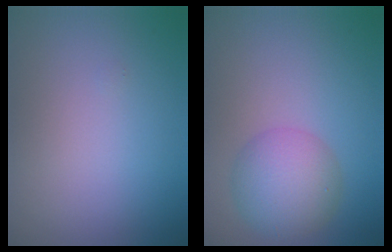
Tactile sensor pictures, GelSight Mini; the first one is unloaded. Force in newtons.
{"total": 4.6, "press": 4.6, "slide": 0.1}